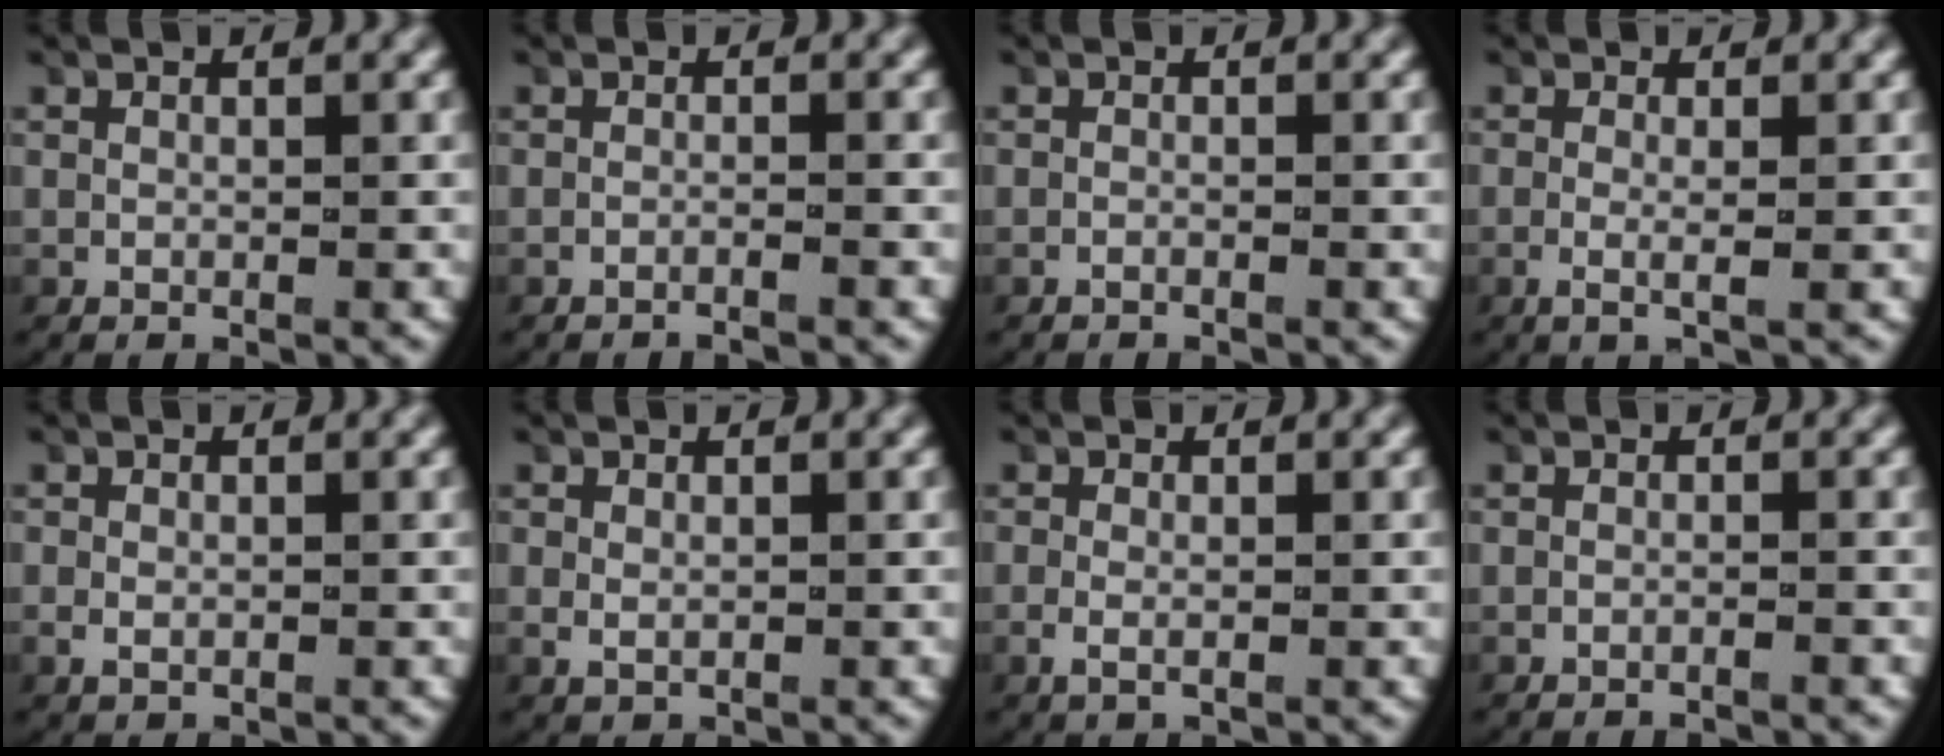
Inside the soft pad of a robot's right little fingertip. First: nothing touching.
{"total": 1.2, "force": [-1.1, -0.2, 0.5], "torque": [-0.010, 0.004, -0.023]}
{"total": 0.6, "force": [-0.6, 0.1, 0.2], "torque": [-0.005, 0.002, -0.014]}
{"total": 1.8, "force": [-0.5, 0.3, 1.7], "torque": [-0.051, -0.015, -0.004]}
{"total": 0.9, "force": [-0.2, 0.6, 0.7], "torque": [-0.022, -0.005, 0.002]}
{"total": 0.8, "force": [0.1, 0.5, 0.6], "torque": [-0.021, -0.009, 0.011]}
{"total": 1.4, "force": [-0.6, 0.6, 1.1], "torque": [-0.038, -0.011, -0.006]}
{"total": 0.8, "force": [-0.7, -0.1, 0.2], "torque": [-0.003, 0.005, -0.016]}